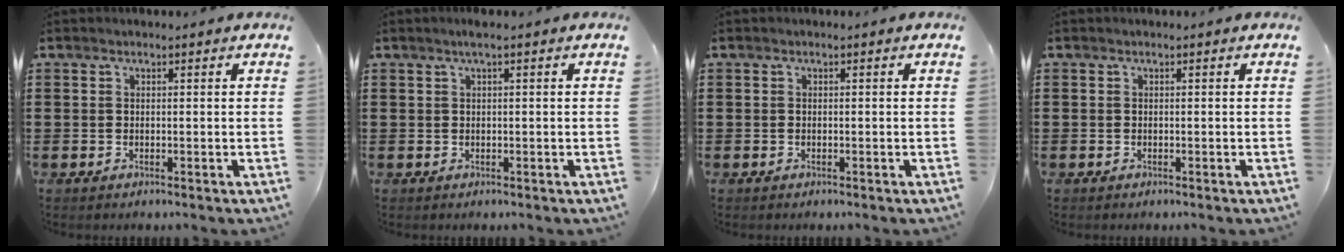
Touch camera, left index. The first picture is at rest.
{"total": 1.2, "force": [0.5, 0.0, 1.0], "torque": [-0.019, 0.000, 0.009]}
{"total": 0.0}
{"total": 0.0}